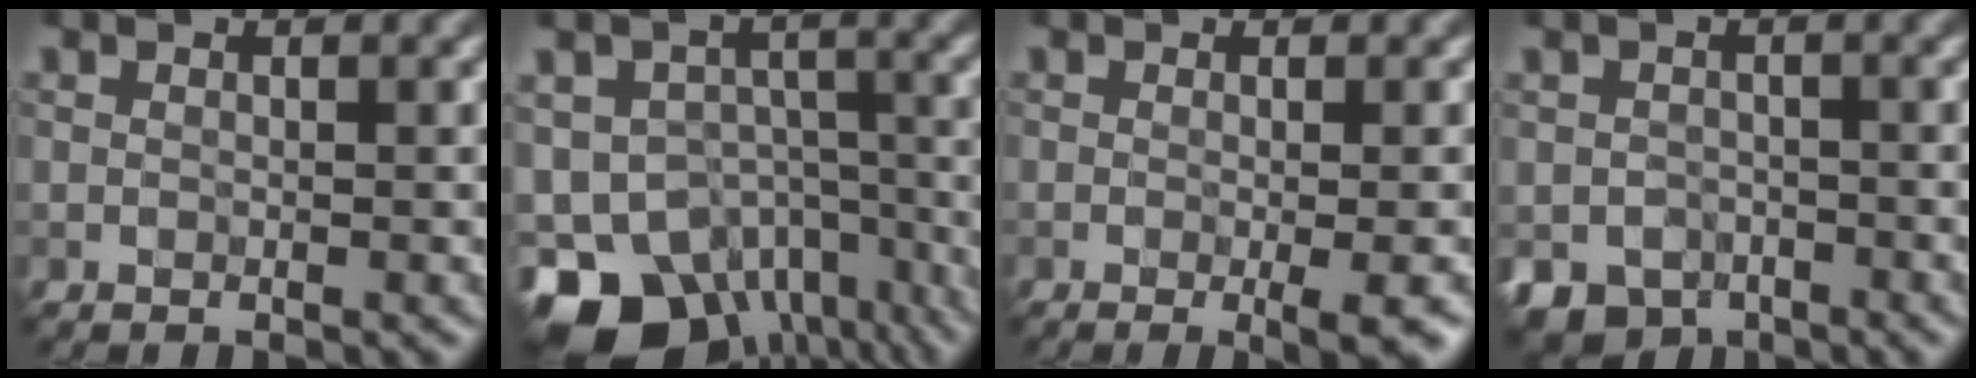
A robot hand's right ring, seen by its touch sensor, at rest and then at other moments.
{"total": 14.1, "force": [-9.0, 8.8, 6.3], "torque": [-0.129, -0.036, -0.114]}
{"total": 3.5, "force": [-0.7, 0.9, 3.3], "torque": [-0.037, -0.008, -0.006]}
{"total": 4.3, "force": [-2.4, 3.0, 1.8], "torque": [-0.030, -0.015, -0.041]}